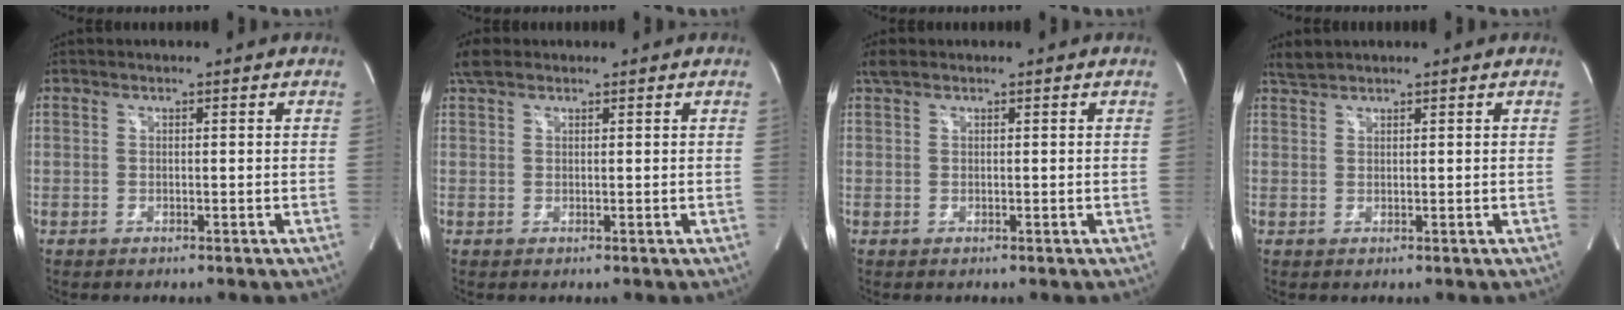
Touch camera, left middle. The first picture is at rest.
{"total": 2.7, "force": [2.0, 1.3, 1.2], "torque": [-0.034, 0.022, 0.039]}
{"total": 1.6, "force": [1.2, 0.7, 0.8], "torque": [-0.021, 0.017, 0.025]}
{"total": 1.7, "force": [1.7, 0.0, 0.1], "torque": [-0.009, 0.009, 0.039]}